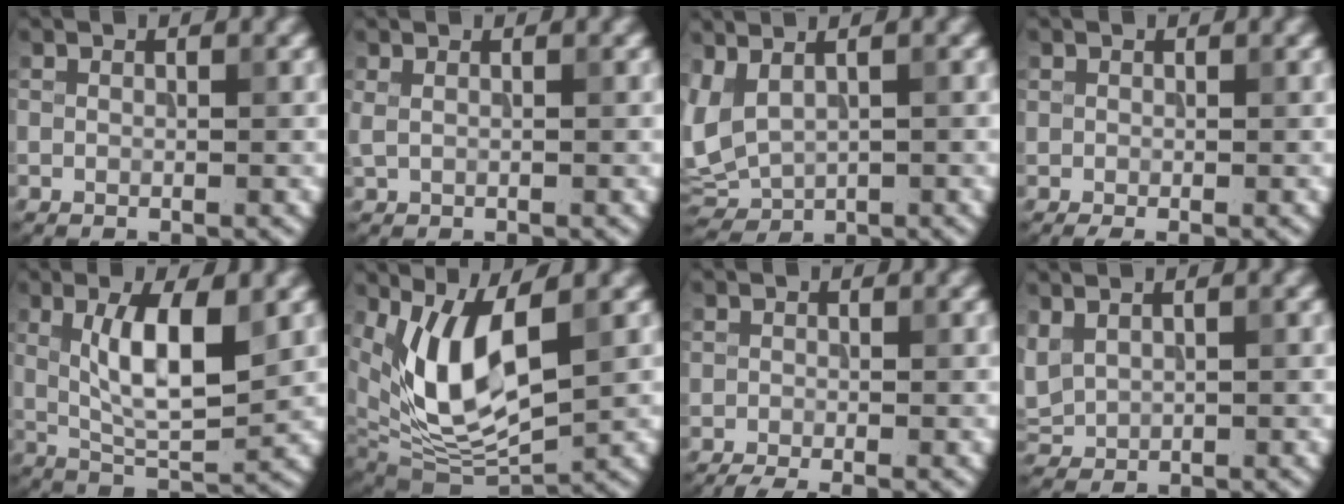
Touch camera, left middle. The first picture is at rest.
{"total": 1.0, "force": [0.5, 0.4, 0.7], "torque": [-0.014, 0.001, 0.005]}
{"total": 4.0, "force": [1.2, 2.2, 3.1], "torque": [-0.081, 0.005, 0.027]}
{"total": 0.9, "force": [-0.1, 0.8, 0.3], "torque": [0.000, -0.002, -0.007]}
{"total": 6.8, "force": [1.5, 2.0, 6.3], "torque": [-0.114, -0.003, 0.028]}
{"total": 8.7, "force": [2.3, 3.8, 7.5], "torque": [-0.154, -0.016, 0.045]}
{"total": 1.9, "force": [-1.5, 0.8, 0.8], "torque": [-0.010, -0.005, -0.035]}
{"total": 1.9, "force": [1.0, 1.2, 1.1], "torque": [-0.032, 0.007, 0.026]}